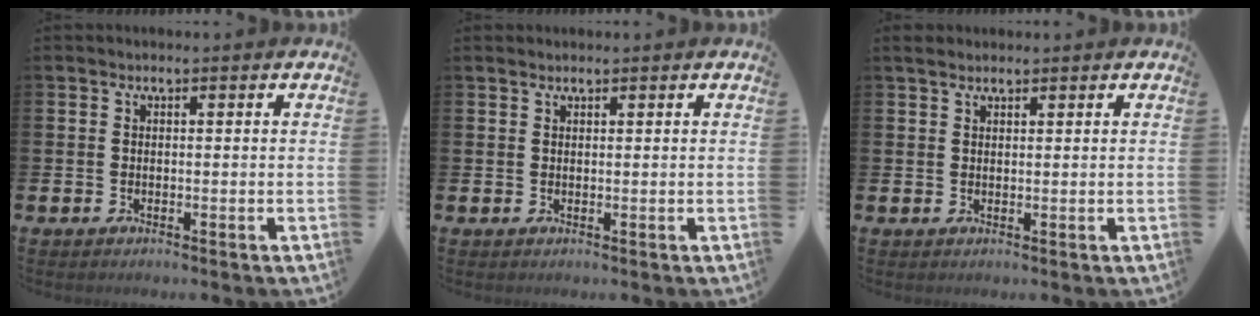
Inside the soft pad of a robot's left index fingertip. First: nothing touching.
{"total": 1.0, "force": [1.0, 0.2, 0.2], "torque": [0.003, 0.000, 0.016]}
{"total": 1.9, "force": [1.7, 0.7, 0.6], "torque": [-0.001, 0.001, 0.028]}